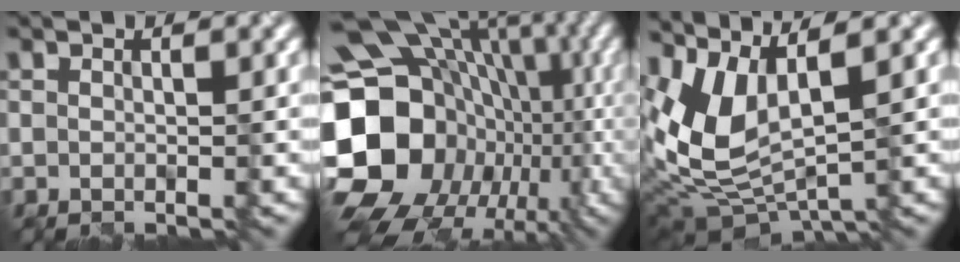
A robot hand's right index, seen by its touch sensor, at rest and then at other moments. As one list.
[{"total": 20.2, "force": [-2.1, 17.1, 10.6], "torque": [-0.189, -0.002, -0.055]}, {"total": 6.8, "force": [2.3, 3.1, 5.6], "torque": [-0.129, -0.013, 0.053]}]